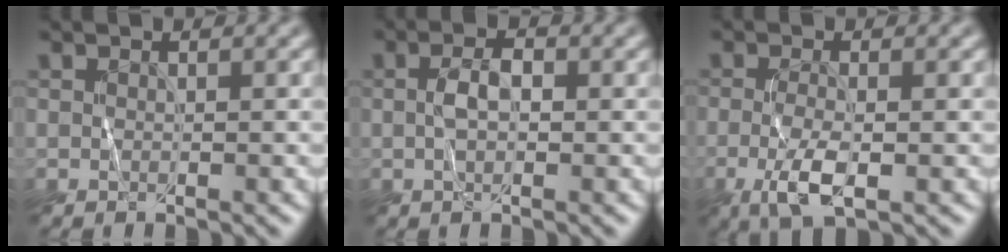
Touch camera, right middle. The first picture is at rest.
{"total": 2.3, "force": [-0.1, 1.0, 2.1], "torque": [-0.043, 0.004, -0.003]}
{"total": 3.6, "force": [-1.3, 0.9, 3.2], "torque": [-0.074, -0.007, -0.028]}